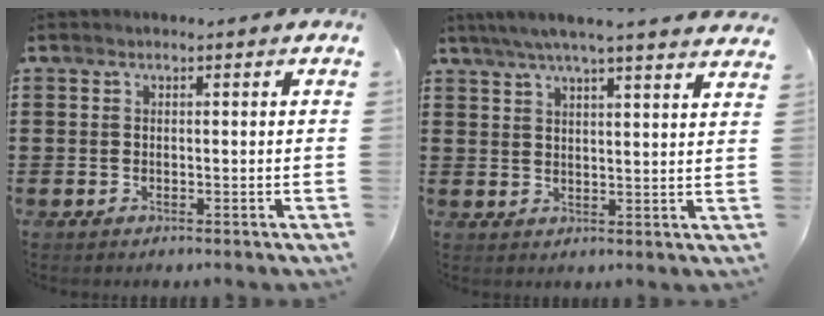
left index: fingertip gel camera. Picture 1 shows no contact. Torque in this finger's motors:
{"motor_torque": [1.72, -0.42, 0.59, 0.09]}